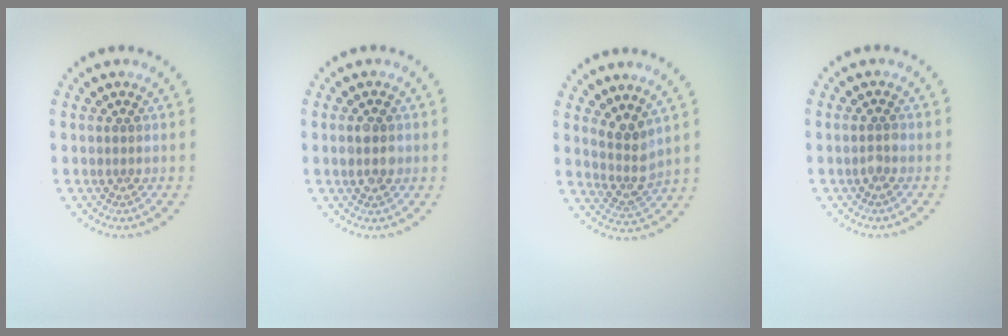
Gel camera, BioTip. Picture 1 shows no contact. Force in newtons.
{"total": 2.5, "press": 2.5, "slide": 0.1}
{"total": 2.7, "press": 2.1, "slide": 1.7}
{"total": 1.0, "press": 0.9, "slide": 0.1}